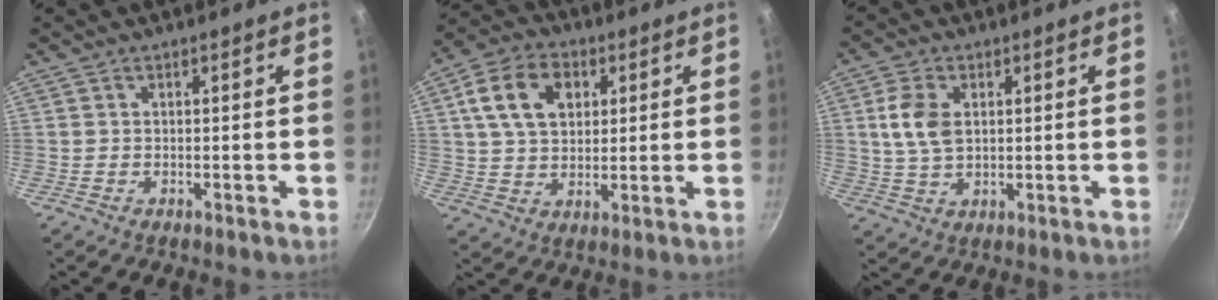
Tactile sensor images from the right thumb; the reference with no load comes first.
{"total": 12.3, "force": [3.8, 8.6, 7.9], "torque": [-0.123, 0.006, 0.058]}
{"total": 7.3, "force": [1.5, 4.6, 5.4], "torque": [-0.099, -0.001, 0.029]}